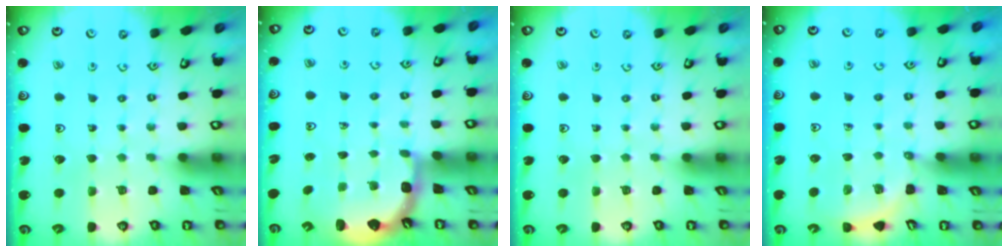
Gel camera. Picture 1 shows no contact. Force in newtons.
{"total": 2.3, "press": 1.8, "slide": 1.3}
{"total": 0.0}
{"total": 2.7, "press": 2.7, "slide": 0.2}